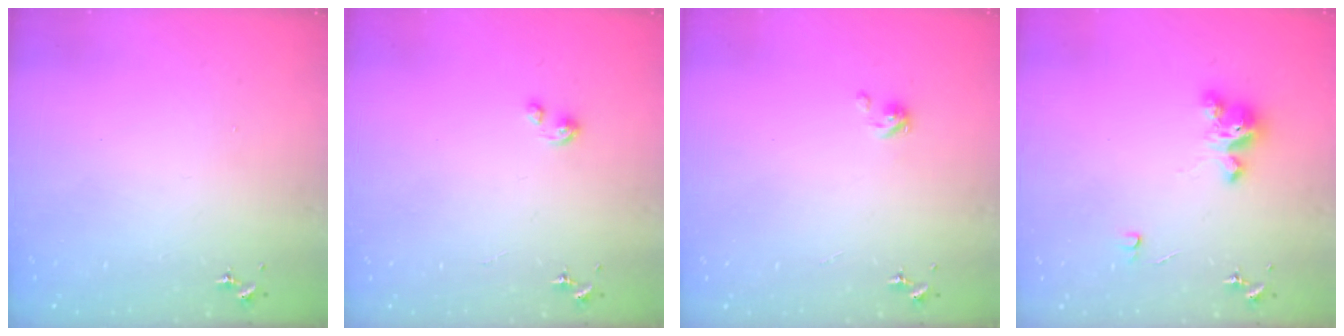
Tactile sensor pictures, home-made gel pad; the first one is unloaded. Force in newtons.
{"total": 2.3, "press": 2.3, "slide": 0.2}
{"total": 2.9, "press": 2.9, "slide": 0.2}
{"total": 5.3, "press": 5.3, "slide": 0.3}